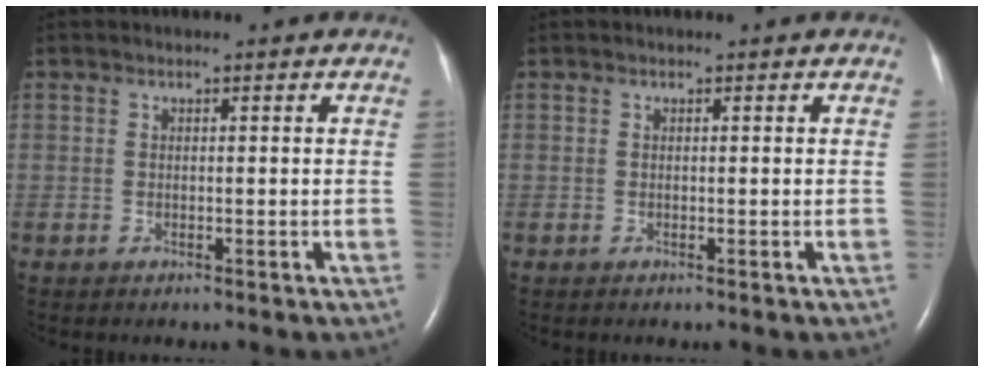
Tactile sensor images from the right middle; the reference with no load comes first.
{"total": 0.0}